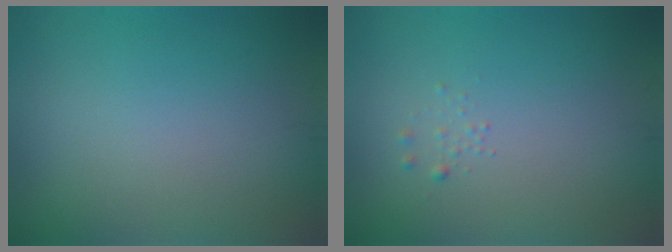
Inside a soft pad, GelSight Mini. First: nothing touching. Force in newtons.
{"total": 0.6, "press": 0.6, "slide": 0.0}